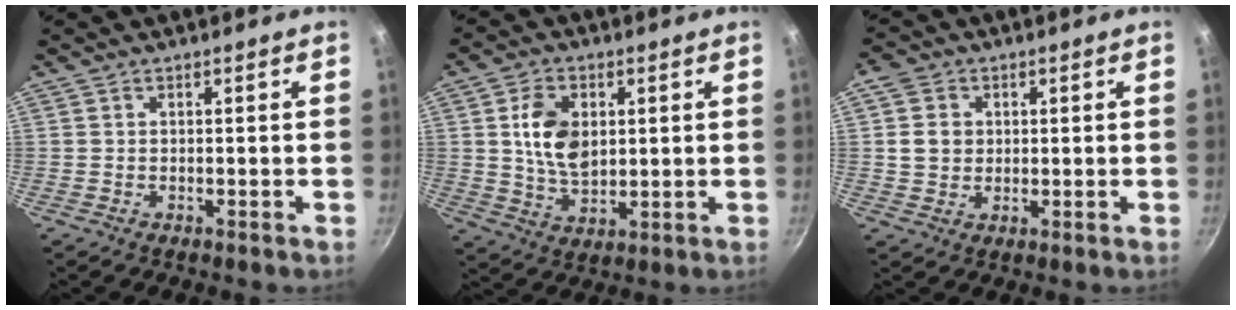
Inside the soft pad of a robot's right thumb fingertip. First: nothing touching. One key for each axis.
{"total": 10.0, "fx": 2.0, "fy": 6.6, "fz": 7.3, "tx": -0.115, "ty": -0.013, "tz": 0.039}
{"total": 5.5, "fx": 0.8, "fy": 4.9, "fz": 2.5, "tx": -0.023, "ty": 0.002, "tz": 0.009}